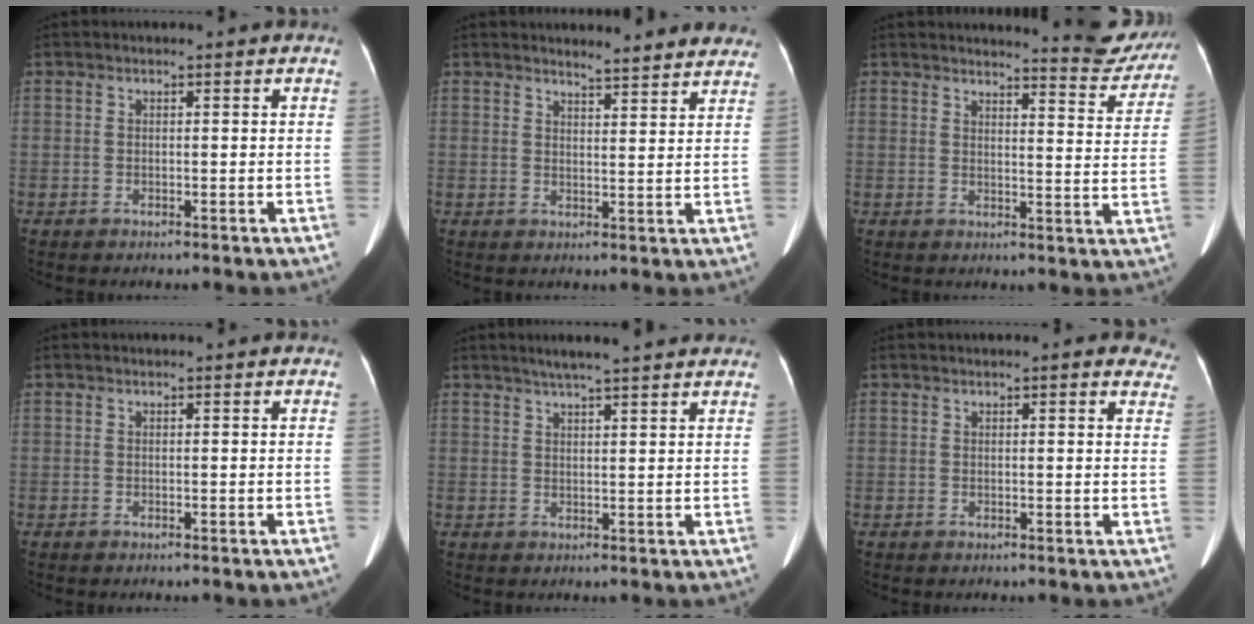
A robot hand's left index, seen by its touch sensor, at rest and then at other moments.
{"total": 7.2, "force": [7.0, 0.8, 1.5], "torque": [-0.015, -0.008, 0.067]}
{"total": 8.5, "force": [8.4, 0.6, 0.9], "torque": [-0.001, -0.039, 0.088]}
{"total": 0.0}
{"total": 8.1, "force": [6.8, 0.3, 4.4], "torque": [-0.063, 0.026, 0.089]}
{"total": 4.7, "force": [3.8, 1.3, 2.3], "torque": [-0.009, -0.002, 0.024]}